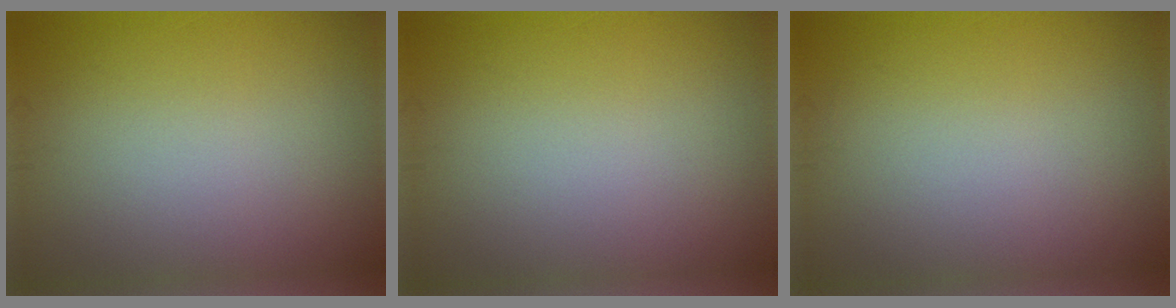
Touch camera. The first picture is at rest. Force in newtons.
{"total": 0.0}
{"total": 0.0}